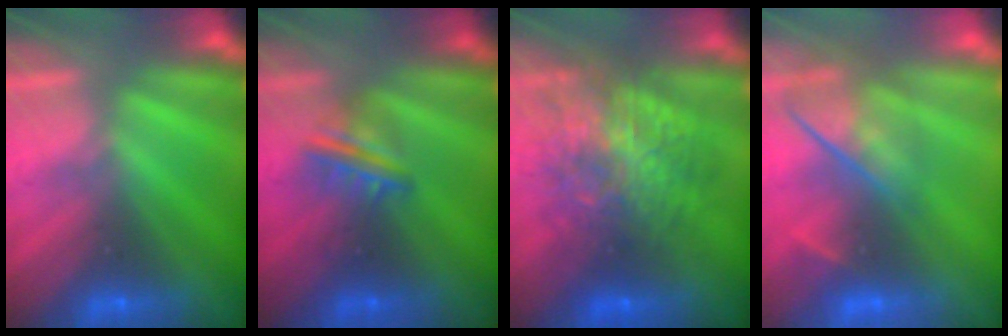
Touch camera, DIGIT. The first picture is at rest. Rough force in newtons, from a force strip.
{"total": 2.8}
{"total": 7.6}
{"total": 4.8}